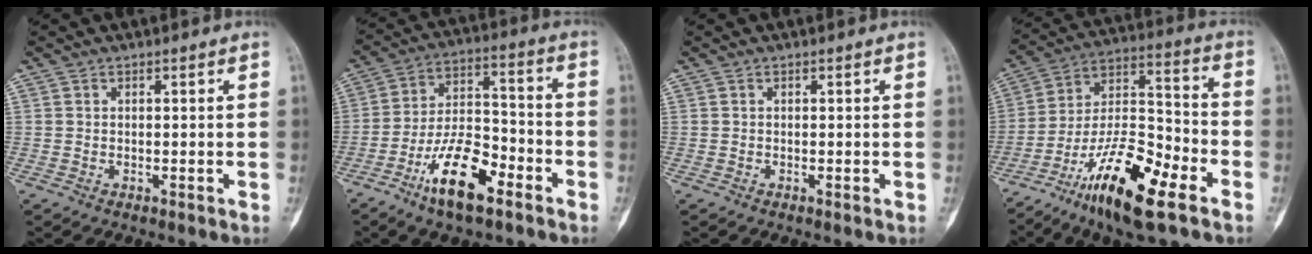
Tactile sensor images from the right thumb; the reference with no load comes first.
{"total": 14.3, "force": [-7.9, 5.7, 10.4], "torque": [-0.178, 0.055, -0.143]}
{"total": 0.0}
{"total": 20.0, "force": [-11.2, 6.0, 15.4], "torque": [-0.278, 0.066, -0.200]}